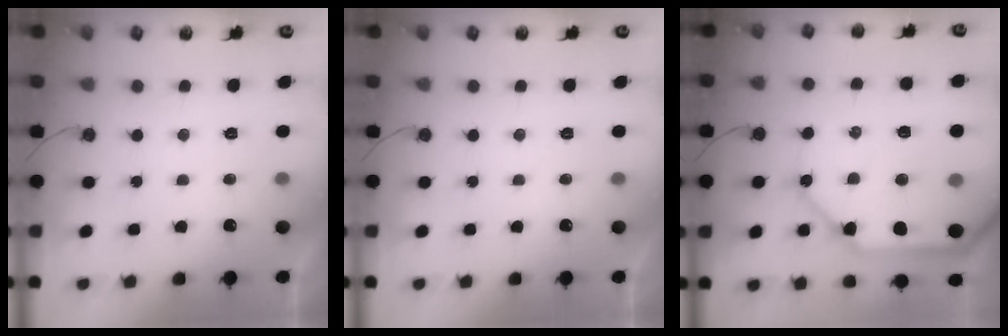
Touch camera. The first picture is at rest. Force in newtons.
{"total": 0.0}
{"total": 21.1, "press": 21.0, "slide": 2.5}